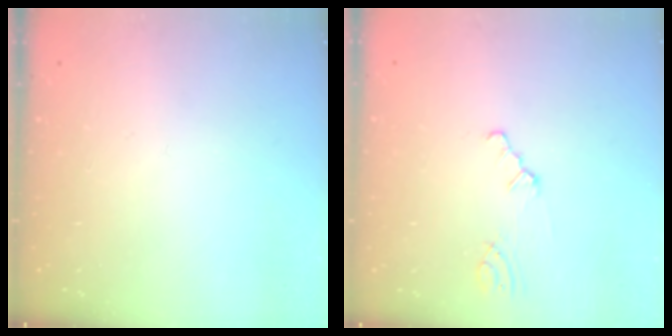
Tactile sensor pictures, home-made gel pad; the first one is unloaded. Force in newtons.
{"total": 1.1, "press": 1.1, "slide": 0.3}